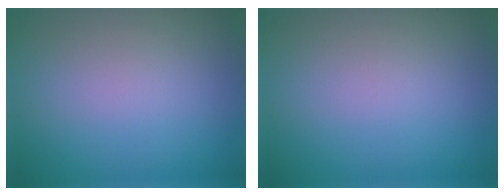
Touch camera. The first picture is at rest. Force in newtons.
{"total": 0.0}